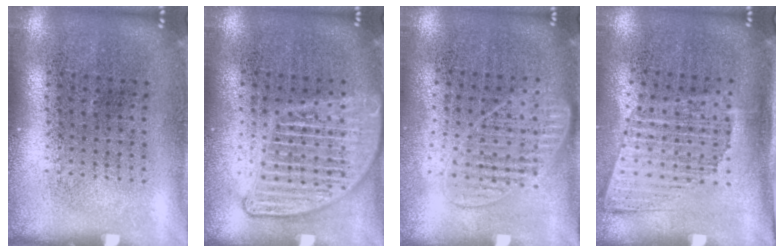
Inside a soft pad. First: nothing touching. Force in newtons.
{"total": 2.7, "press": 2.7, "slide": 0.2}
{"total": 1.3, "press": 1.2, "slide": 0.6}
{"total": 1.3, "press": 1.0, "slide": 0.8}